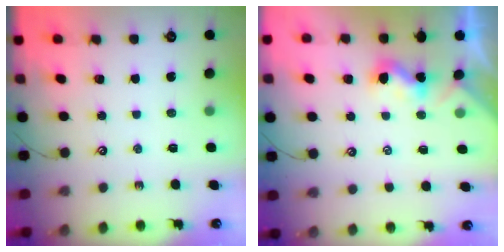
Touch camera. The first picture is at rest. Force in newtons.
{"total": 2.5, "press": 2.5, "slide": 0.3}